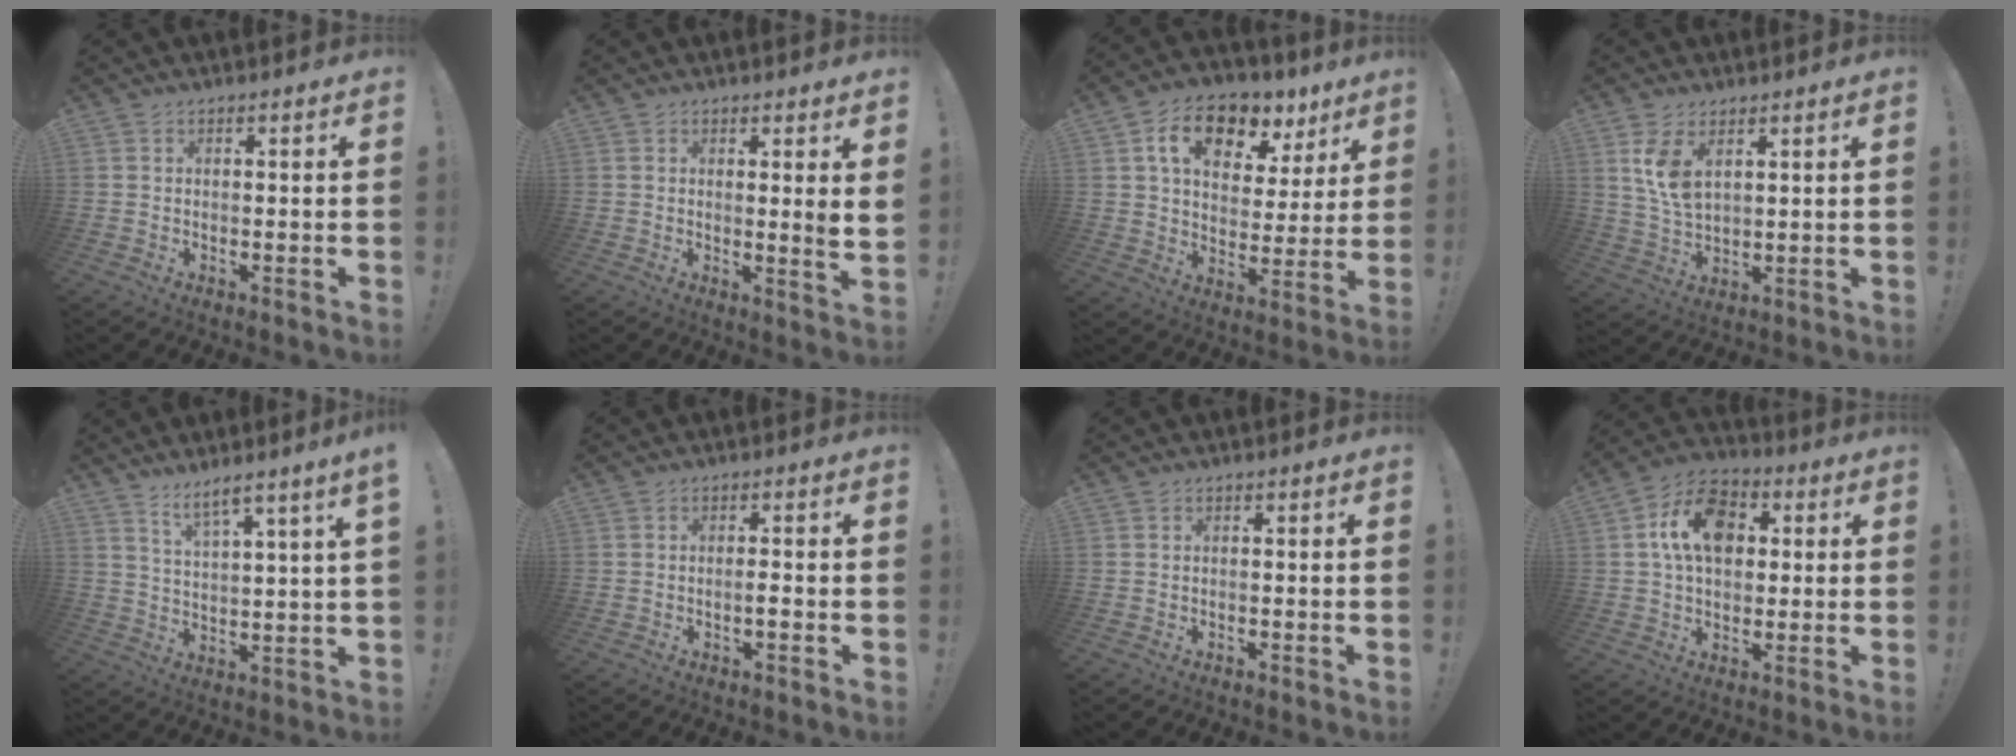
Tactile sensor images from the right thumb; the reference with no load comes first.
{"total": 3.4, "force": [1.8, -0.5, 2.8], "torque": [-0.029, -0.024, 0.024]}
{"total": 14.3, "force": [7.9, 8.5, 8.3], "torque": [-0.125, -0.034, 0.142]}
{"total": 8.1, "force": [4.1, 4.3, 5.6], "torque": [-0.105, -0.022, 0.073]}
{"total": 6.6, "force": [5.3, -0.3, 3.9], "torque": [-0.060, -0.037, 0.085]}
{"total": 1.8, "force": [-1.1, 0.5, 1.4], "torque": [-0.019, 0.002, -0.018]}
{"total": 0.6, "force": [-0.6, 0.0, 0.0], "torque": [-0.005, 0.002, -0.010]}
{"total": 14.6, "force": [4.0, 10.3, 9.6], "torque": [-0.141, 0.001, 0.077]}